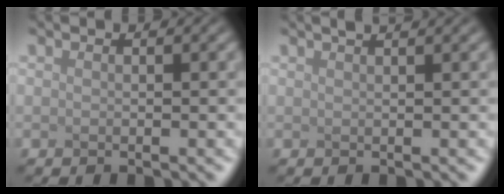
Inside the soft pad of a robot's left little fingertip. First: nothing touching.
{"total": 3.0, "force": [2.0, 1.2, 1.9], "torque": [-0.003, 0.023, -0.007]}